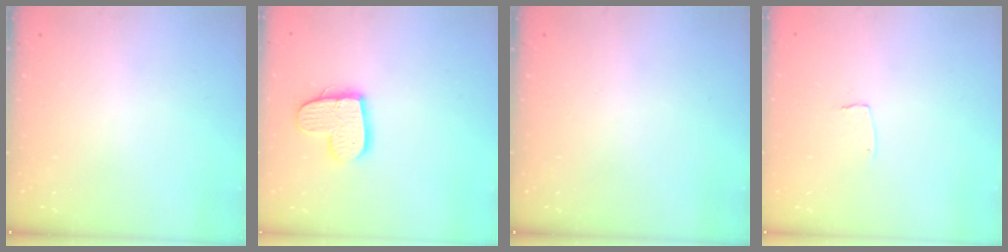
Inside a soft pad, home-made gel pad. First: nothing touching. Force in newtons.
{"total": 12.6, "press": 12.6, "slide": 0.8}
{"total": 0.0}
{"total": 2.6, "press": 2.6, "slide": 0.1}